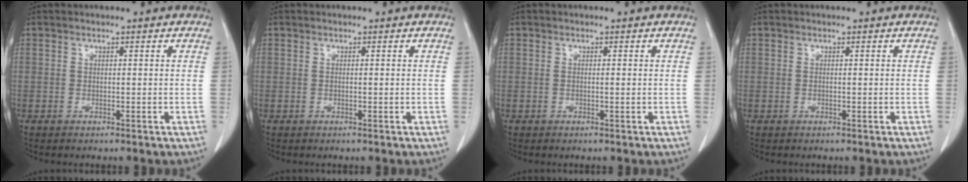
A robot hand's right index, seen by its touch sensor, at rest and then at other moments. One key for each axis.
{"total": 0.0}
{"total": 0.0}
{"total": 0.0}